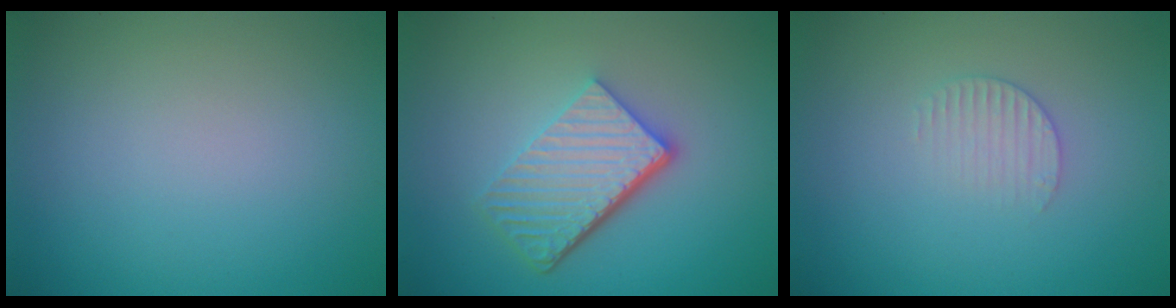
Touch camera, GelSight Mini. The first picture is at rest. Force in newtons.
{"total": 5.7, "press": 4.0, "slide": 4.1}
{"total": 1.5, "press": 1.5, "slide": 0.4}